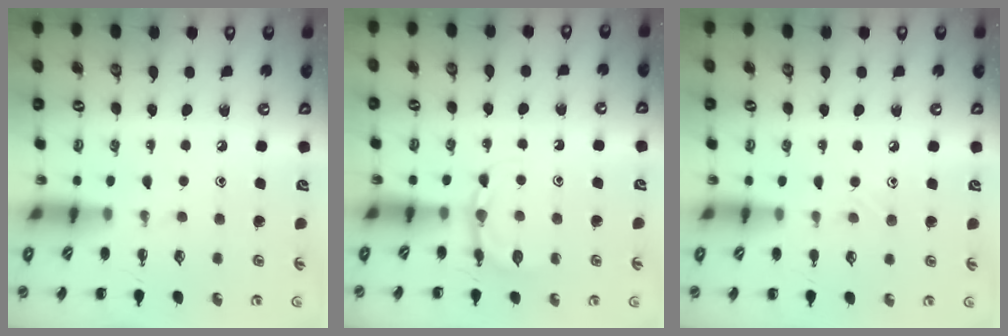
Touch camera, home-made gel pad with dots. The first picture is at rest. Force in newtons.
{"total": 4.4, "press": 4.1, "slide": 1.6}
{"total": 4.8, "press": 4.4, "slide": 1.9}